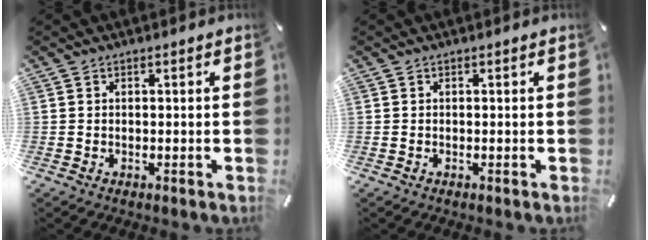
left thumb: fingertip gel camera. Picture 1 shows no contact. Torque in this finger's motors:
{"motor_torque": [0.00, 0.00, 0.03, 0.03, 0.00]}